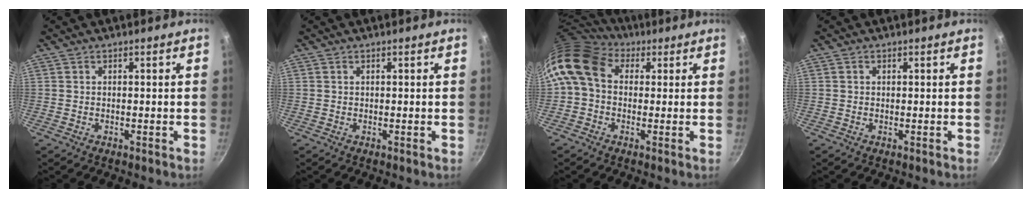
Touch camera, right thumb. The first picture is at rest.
{"total": 0.0}
{"total": 12.1, "force": [2.9, 9.1, 7.4], "torque": [-0.130, 0.017, 0.030]}
{"total": 0.6, "force": [0.2, 0.5, 0.3], "torque": [-0.005, 0.003, 0.003]}